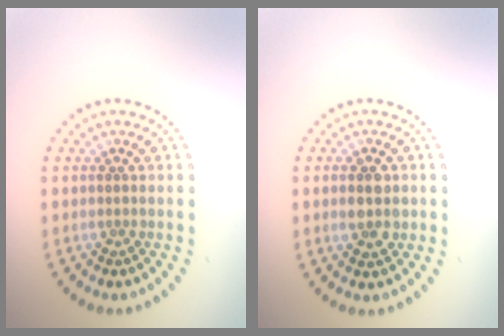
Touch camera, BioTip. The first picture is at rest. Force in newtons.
{"total": 2.7, "press": 2.6, "slide": 0.3}